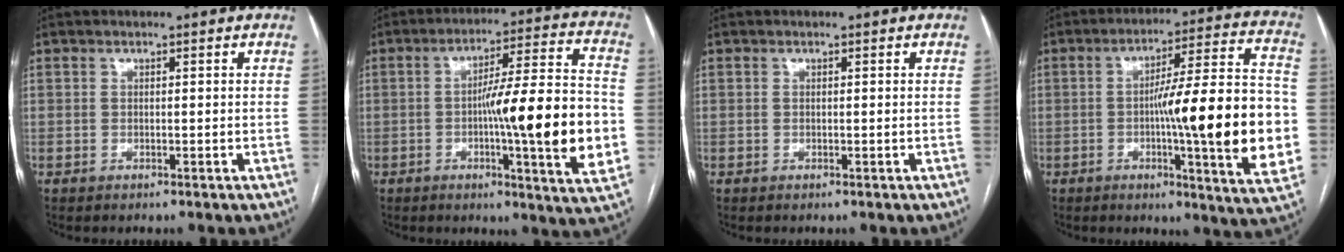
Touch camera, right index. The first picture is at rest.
{"total": 18.6, "force": [-3.0, 0.5, 18.3], "torque": [-0.259, 0.002, -0.041]}
{"total": 0.0}
{"total": 21.4, "force": [-3.1, 1.0, 21.2], "torque": [-0.266, 0.008, -0.040]}